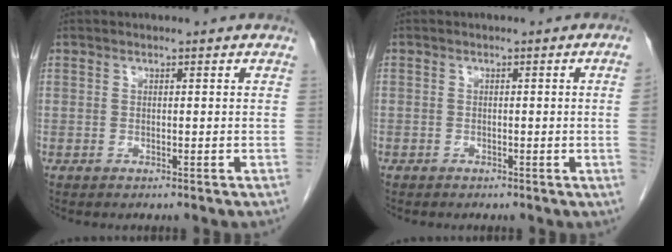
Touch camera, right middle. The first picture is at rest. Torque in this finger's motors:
{"motor_torque": [0.74, -1.40, -0.40, -0.21]}